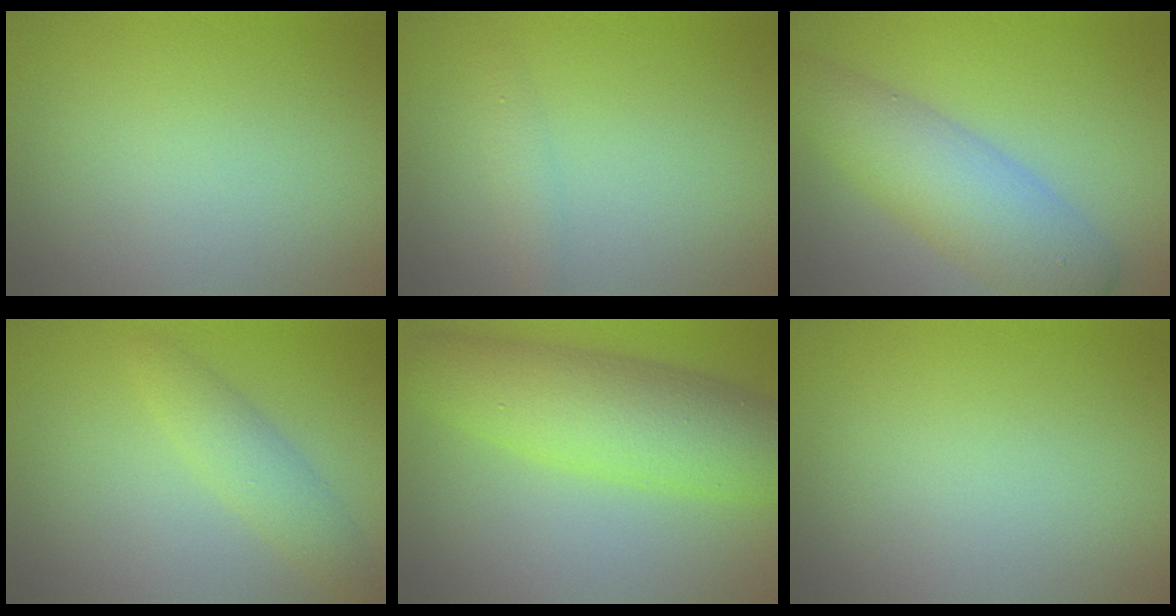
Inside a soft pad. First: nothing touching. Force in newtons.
{"total": 1.3, "press": 1.3, "slide": 0.0}
{"total": 6.9, "press": 6.9, "slide": 0.3}
{"total": 2.7, "press": 2.7, "slide": 0.1}
{"total": 8.2, "press": 8.2, "slide": 0.2}
{"total": 0.0}